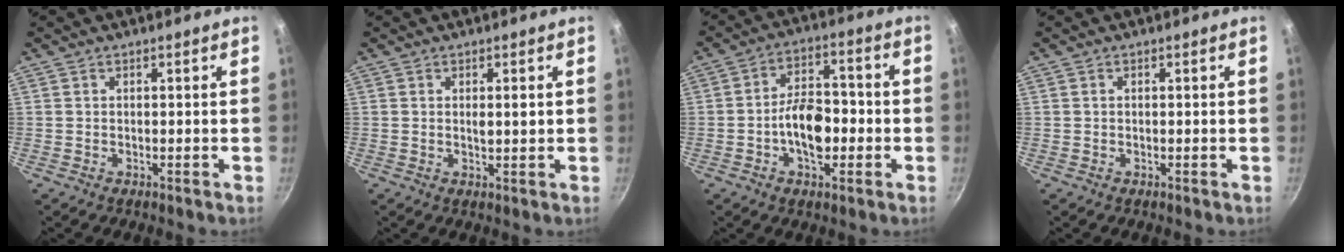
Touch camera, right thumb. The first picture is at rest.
{"total": 2.0, "force": [0.4, 0.6, 1.8], "torque": [-0.028, -0.002, 0.009]}
{"total": 10.6, "force": [-2.3, 6.1, 8.4], "torque": [-0.111, 0.031, -0.043]}
{"total": 0.0}